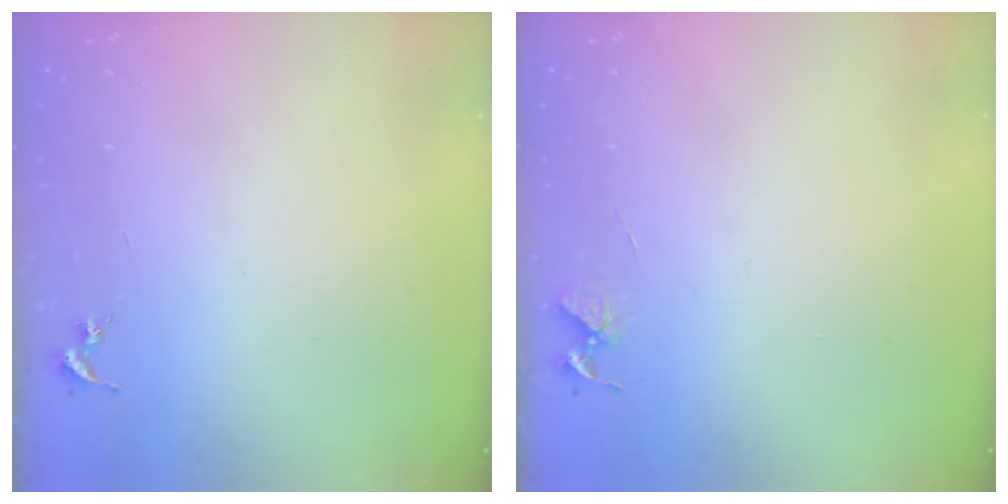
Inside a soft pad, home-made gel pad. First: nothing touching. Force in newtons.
{"total": 3.9, "press": 3.9, "slide": 0.3}